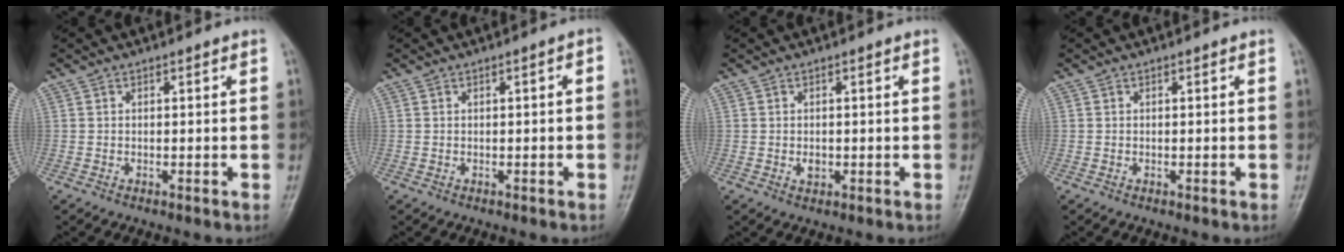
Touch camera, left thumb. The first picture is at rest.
{"total": 1.4, "force": [-0.1, 0.4, 1.3], "torque": [-0.018, 0.010, -0.002]}
{"total": 1.5, "force": [-0.4, 1.2, 0.9], "torque": [-0.007, 0.001, -0.007]}
{"total": 0.0}